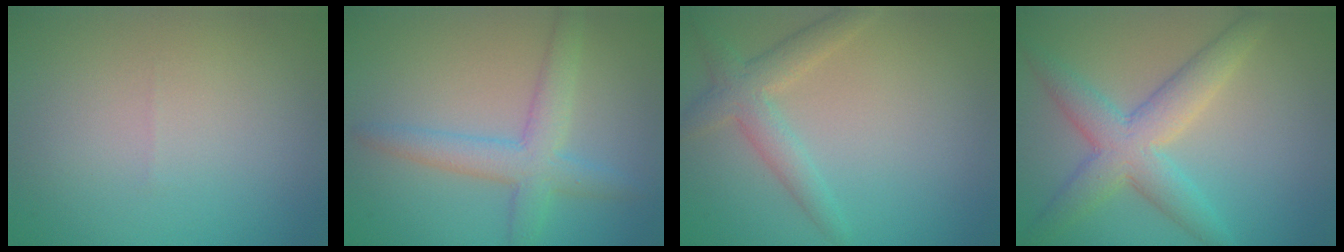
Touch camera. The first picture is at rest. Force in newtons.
{"total": 4.3, "press": 4.3, "slide": 0.1}
{"total": 3.1, "press": 3.1, "slide": 0.1}
{"total": 5.5, "press": 5.5, "slide": 0.2}